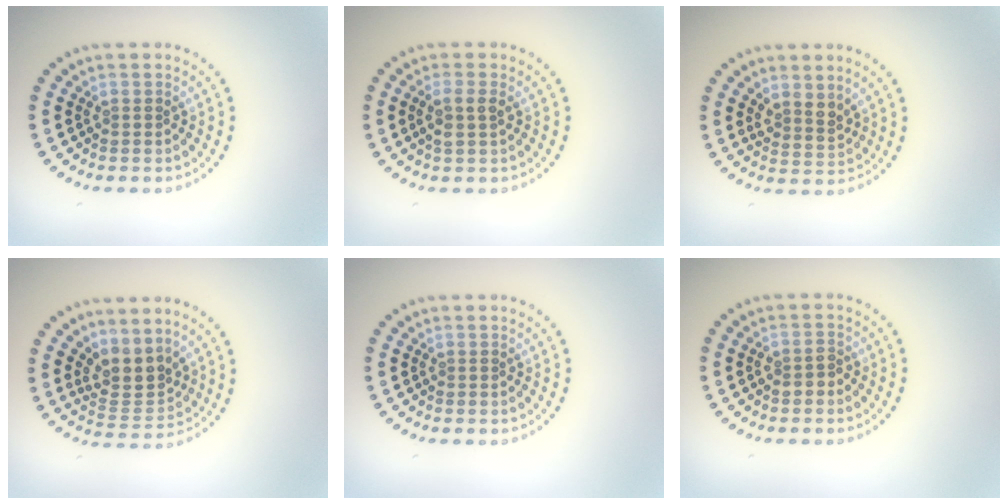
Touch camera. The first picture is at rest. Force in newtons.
{"total": 1.8, "press": 1.7, "slide": 0.8}
{"total": 2.0, "press": 1.7, "slide": 1.1}
{"total": 3.2, "press": 2.4, "slide": 2.0}
{"total": 0.0}
{"total": 1.4, "press": 1.2, "slide": 0.6}